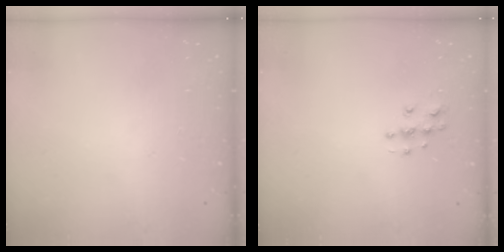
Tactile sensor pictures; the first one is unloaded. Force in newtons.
{"total": 5.9, "press": 5.9, "slide": 0.1}